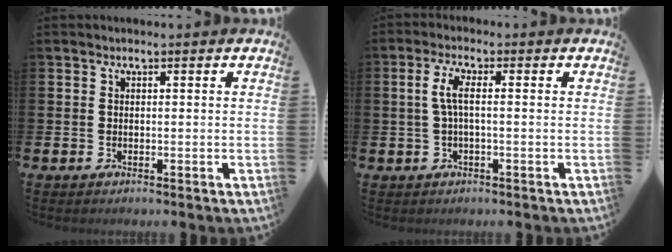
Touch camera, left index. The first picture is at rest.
{"total": 3.2, "force": [0.4, 0.9, 3.0], "torque": [-0.063, 0.008, 0.005]}